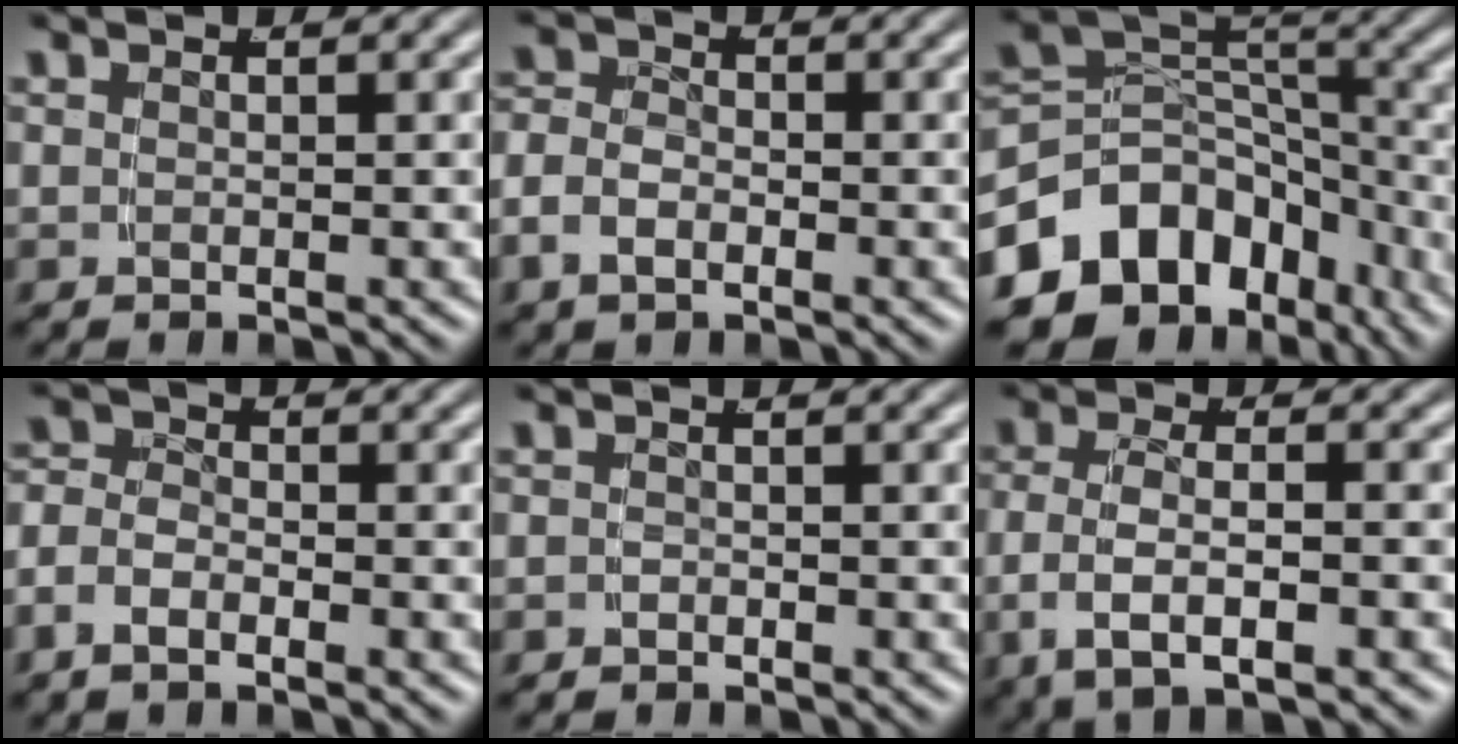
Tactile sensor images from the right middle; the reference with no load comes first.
{"total": 3.4, "force": [-1.3, 2.6, 1.9], "torque": [-0.050, -0.014, -0.020]}
{"total": 15.4, "force": [-6.1, 11.5, 8.1], "torque": [-0.149, -0.045, -0.087]}
{"total": 3.2, "force": [-1.4, 2.3, 1.7], "torque": [-0.046, -0.015, -0.026]}
{"total": 0.8, "force": [-0.7, -0.1, -0.1], "torque": [-0.002, -0.009, -0.008]}
{"total": 4.7, "force": [-1.1, 2.3, 4.0], "torque": [-0.085, -0.008, -0.012]}